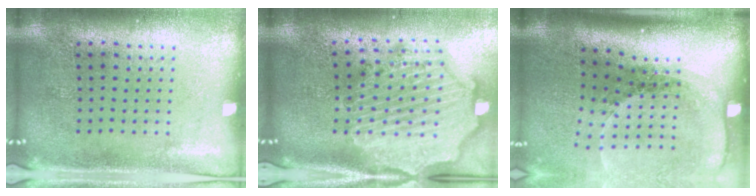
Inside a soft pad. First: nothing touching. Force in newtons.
{"total": 3.5, "press": 2.9, "slide": 1.9}
{"total": 2.1, "press": 1.6, "slide": 1.3}